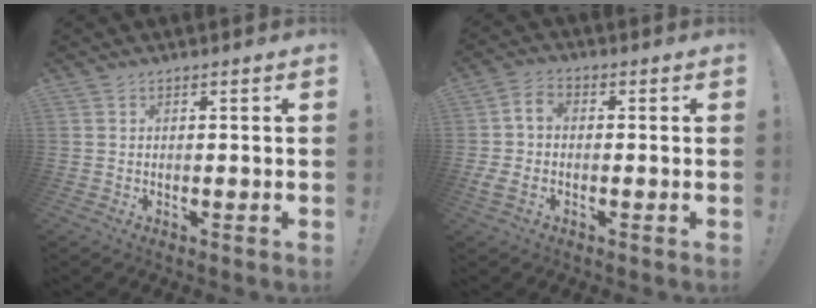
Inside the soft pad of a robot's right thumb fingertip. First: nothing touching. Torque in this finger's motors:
{"motor_torque": [0.51, 0.45, 0.04, -0.04, 0.03]}